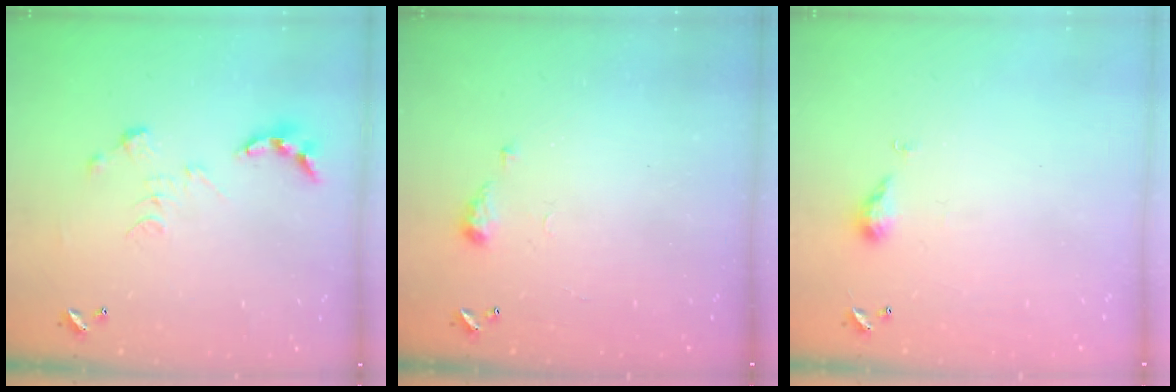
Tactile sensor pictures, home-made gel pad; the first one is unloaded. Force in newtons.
{"total": 5.2, "press": 5.1, "slide": 0.7}
{"total": 4.4, "press": 4.3, "slide": 0.7}